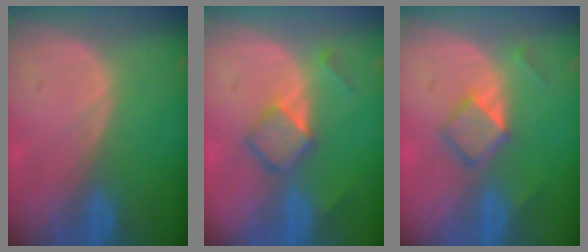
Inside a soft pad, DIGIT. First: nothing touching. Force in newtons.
{"total": 5.1, "press": 4.8, "slide": 1.9}
{"total": 4.3, "press": 4.3, "slide": 0.4}